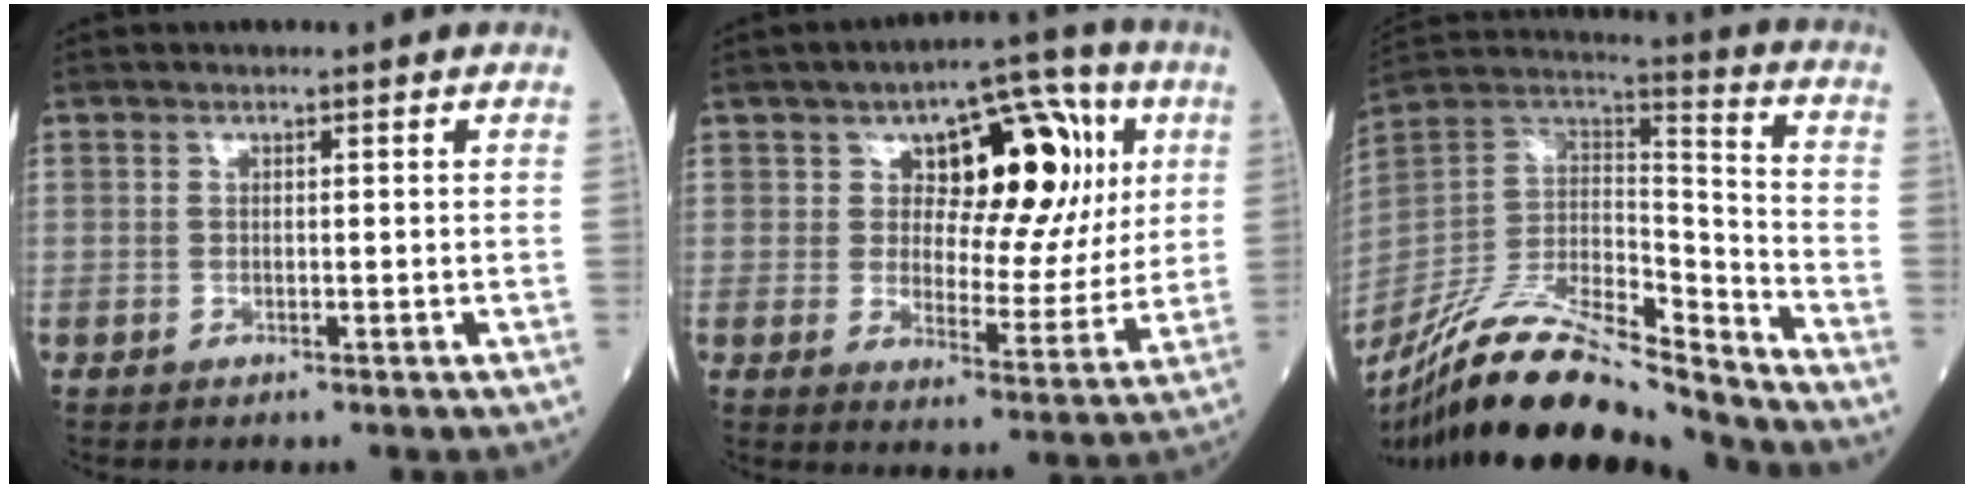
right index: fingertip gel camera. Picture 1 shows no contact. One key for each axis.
{"total": 15.3, "fx": 4.9, "fy": 7.3, "fz": 12.5, "tx": -0.154, "ty": 0.037, "tz": 0.074}
{"total": 21.3, "fx": -18.5, "fy": 2.7, "fz": 10.1, "tx": -0.216, "ty": 0.015, "tz": -0.340}